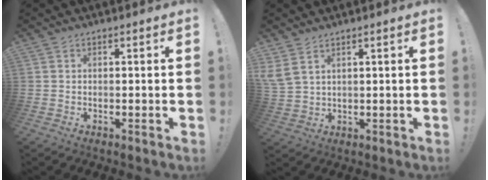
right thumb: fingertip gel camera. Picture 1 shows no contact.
{"total": 4.9, "force": [3.2, 2.1, 3.0], "torque": [-0.075, -0.013, 0.066]}